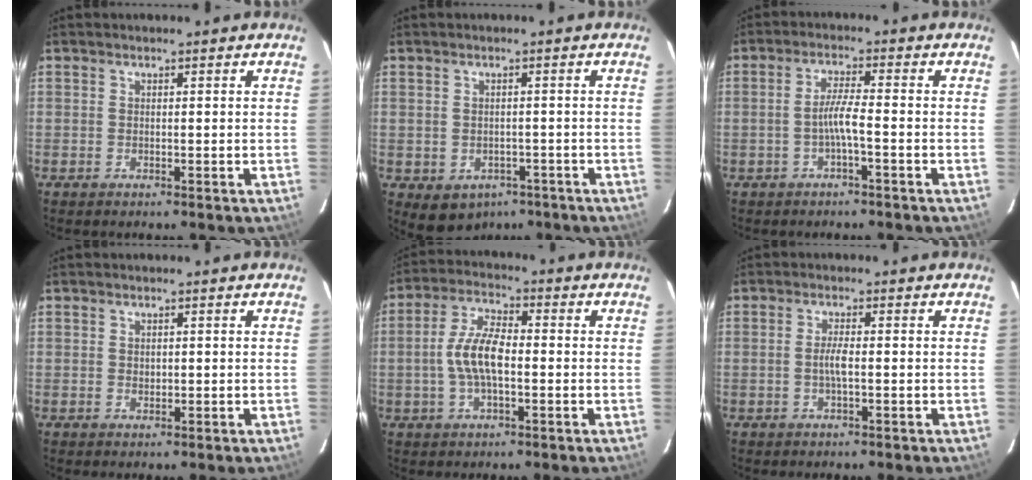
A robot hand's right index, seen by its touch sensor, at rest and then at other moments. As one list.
[{"total": 6.6, "force": [-3.6, 5.1, 2.1], "torque": [-0.037, 0.005, -0.029]}, {"total": 3.5, "force": [-1.5, -0.3, 3.1], "torque": [-0.066, 0.005, -0.029]}, {"total": 0.9, "force": [0.2, 0.8, 0.4], "torque": [-0.004, 0.002, 0.005]}, {"total": 8.1, "force": [-1.2, 3.3, 7.3], "torque": [-0.148, 0.011, -0.023]}, {"total": 2.4, "force": [-0.5, 0.2, 2.4], "torque": [-0.046, 0.001, -0.010]}]